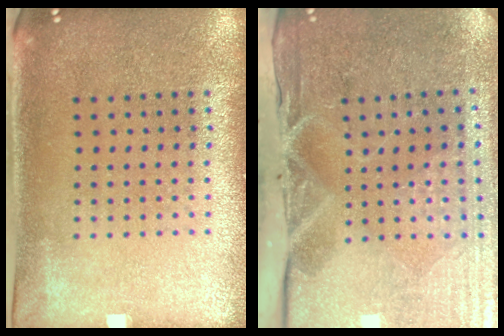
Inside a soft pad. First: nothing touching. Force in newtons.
{"total": 5.0, "press": 4.1, "slide": 2.8}